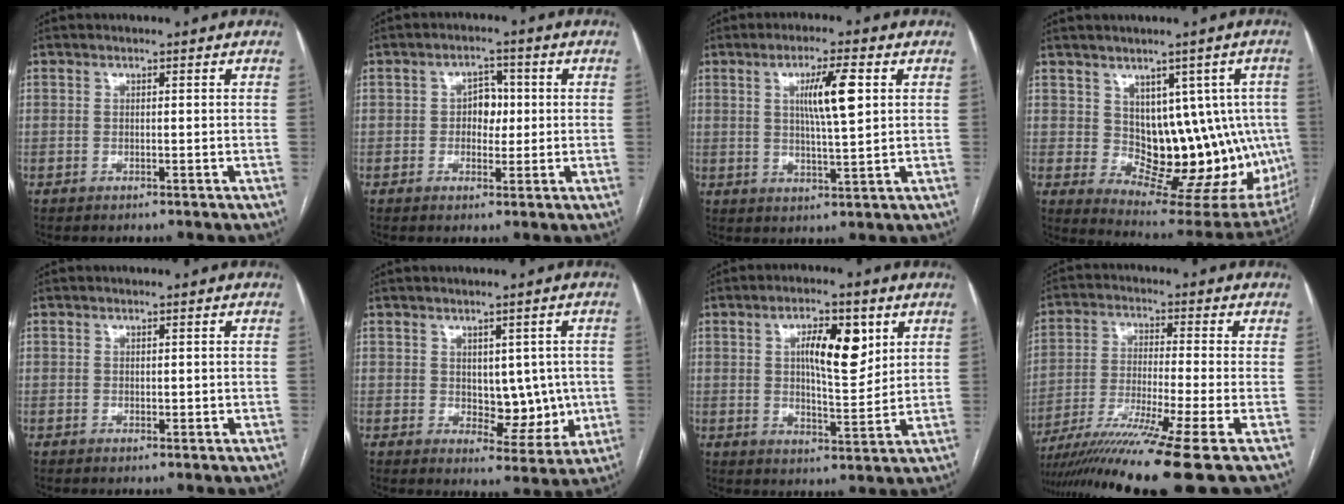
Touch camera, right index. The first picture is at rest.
{"total": 4.0, "force": [0.1, 2.7, 2.9], "torque": [-0.038, 0.012, 0.002]}
{"total": 7.5, "force": [2.1, 0.6, 7.2], "torque": [-0.128, 0.002, 0.036]}
{"total": 13.7, "force": [1.1, 8.7, 10.5], "torque": [-0.106, 0.015, 0.039]}
{"total": 1.1, "force": [0.2, 0.8, 0.8], "torque": [-0.008, -0.001, 0.004]}
{"total": 7.2, "force": [0.2, 4.2, 5.8], "torque": [-0.063, 0.002, 0.019]}
{"total": 9.3, "force": [3.3, 2.9, 8.2], "torque": [-0.135, 0.007, 0.057]}
{"total": 14.9, "force": [-11.0, -2.8, 9.7], "torque": [-0.170, -0.038, -0.188]}